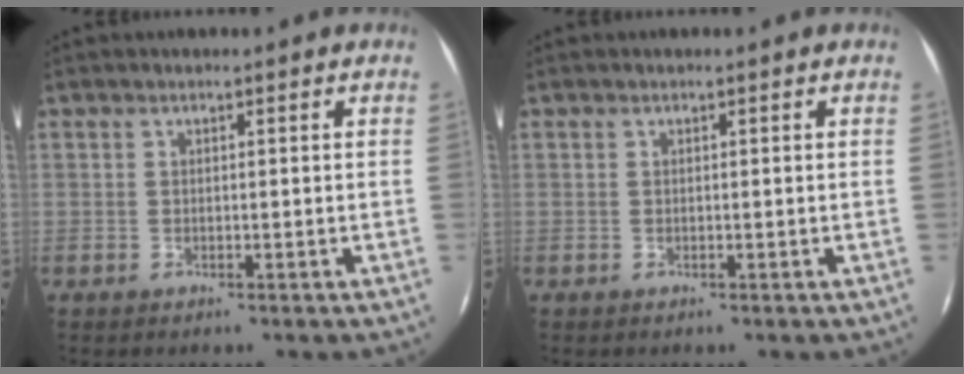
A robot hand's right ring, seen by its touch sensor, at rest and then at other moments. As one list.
[{"total": 0.0}]